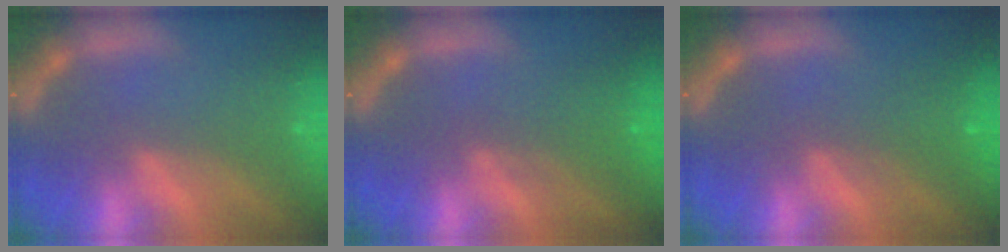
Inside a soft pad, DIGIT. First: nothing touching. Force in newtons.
{"total": 3.0}
{"total": 2.5}